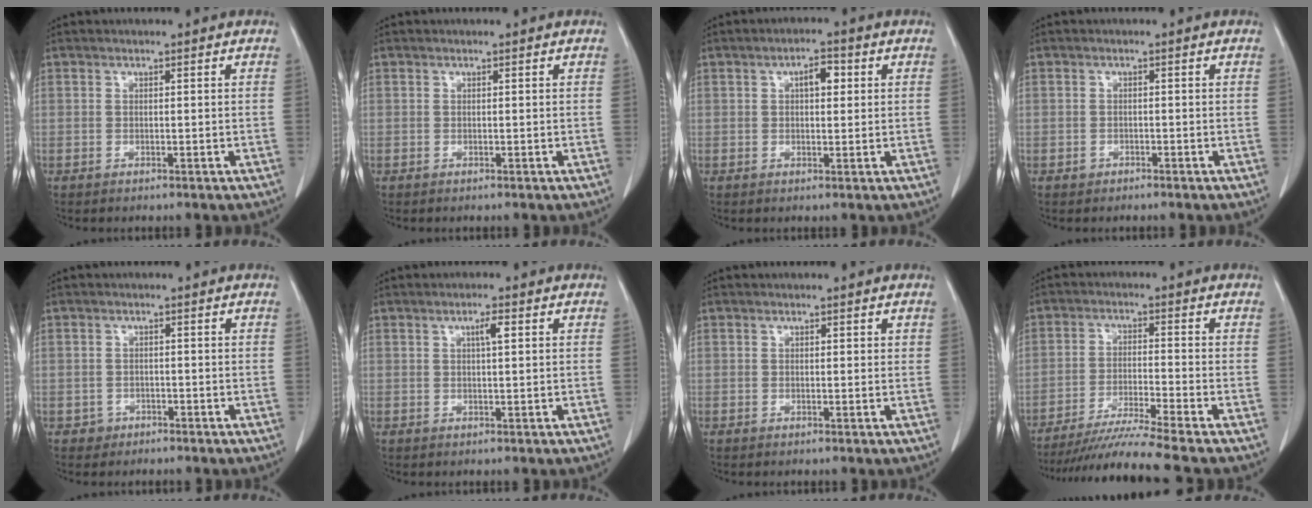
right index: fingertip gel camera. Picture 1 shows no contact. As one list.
[{"total": 0.0}, {"total": 3.4, "force": [1.0, 1.4, 3.0], "torque": [-0.048, 0.009, 0.014]}, {"total": 0.7, "force": [-0.5, 0.5, 0.1], "torque": [-0.003, 0.001, -0.010]}, {"total": 1.7, "force": [-1.0, 1.4, -0.2], "torque": [0.005, 0.009, -0.018]}, {"total": 2.1, "force": [0.8, 0.2, 2.0], "torque": [-0.036, 0.002, 0.012]}, {"total": 0.8, "force": [0.4, 0.4, 0.5], "torque": [-0.002, -0.001, 0.003]}, {"total": 10.2, "force": [-8.8, -2.9, 4.3], "torque": [-0.067, -0.028, -0.152]}]